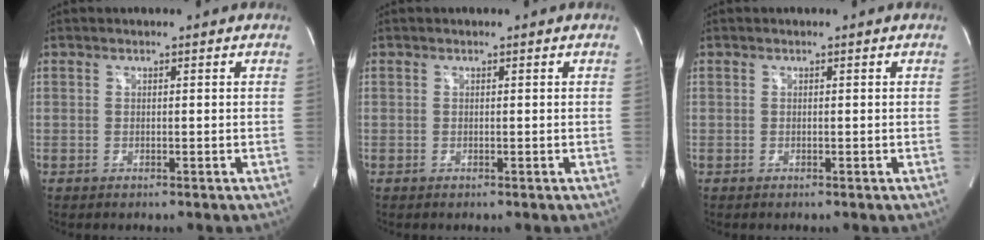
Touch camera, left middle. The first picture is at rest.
{"total": 0.0}
{"total": 0.0}